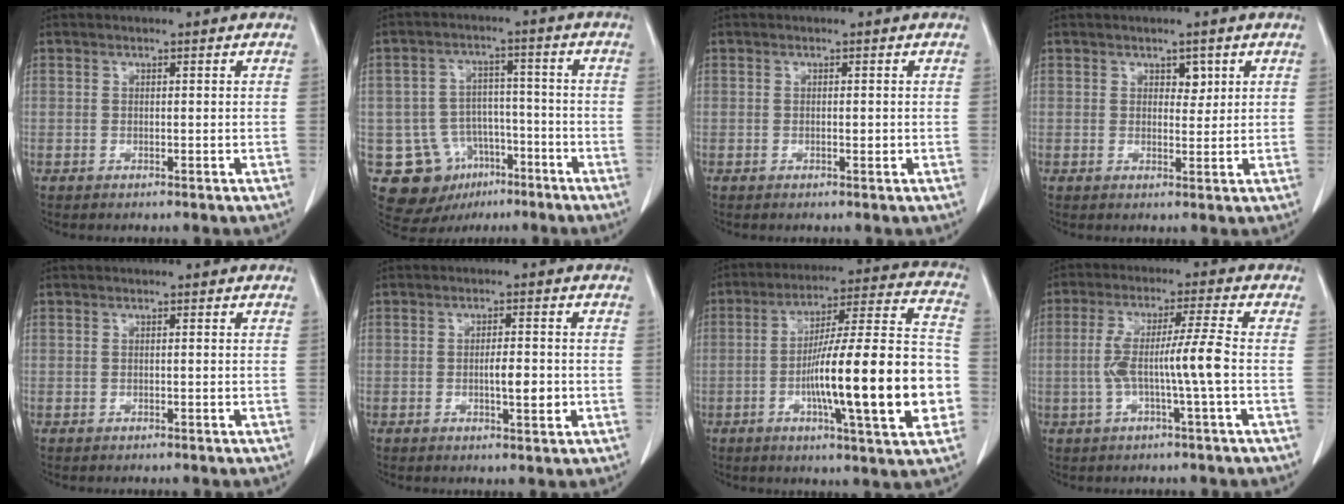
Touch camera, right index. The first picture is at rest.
{"total": 11.3, "force": [-5.4, 9.2, 3.6], "torque": [-0.064, 0.028, -0.073]}
{"total": 0.8, "force": [-0.1, 0.3, 0.8], "torque": [-0.014, 0.000, -0.002]}
{"total": 2.1, "force": [1.1, 1.3, 1.3], "torque": [-0.013, -0.001, 0.016]}
{"total": 0.0}
{"total": 3.9, "force": [-0.7, 0.9, 3.7], "torque": [-0.063, 0.000, -0.007]}
{"total": 22.0, "force": [-5.0, 1.8, 21.4], "torque": [-0.300, 0.012, -0.075]}
{"total": 7.9, "force": [-1.4, -0.8, 7.8], "torque": [-0.155, 0.016, -0.023]}